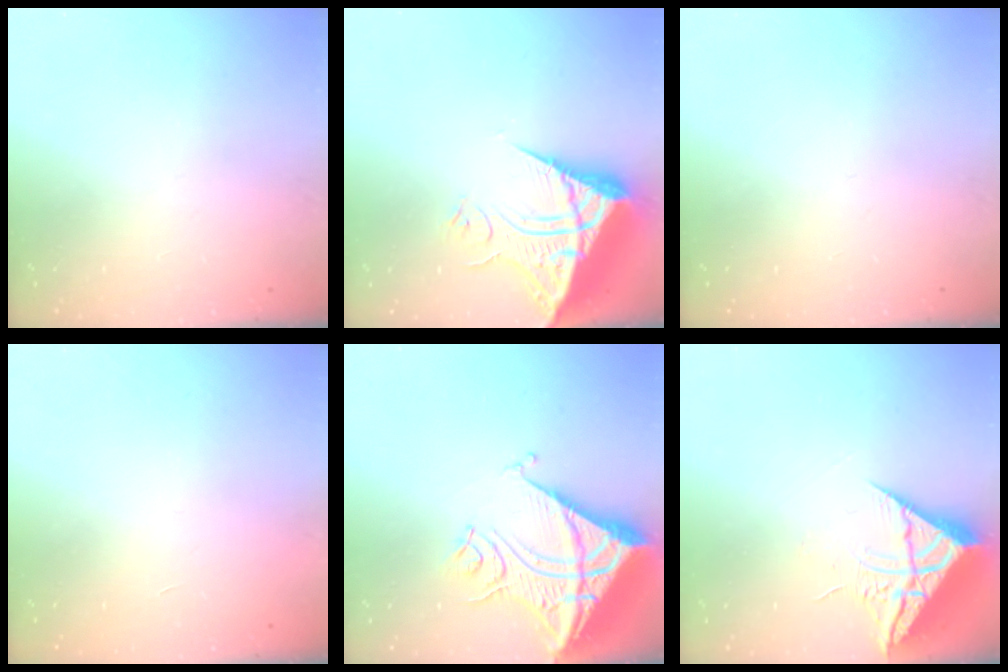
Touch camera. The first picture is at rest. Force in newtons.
{"total": 13.9, "press": 13.9, "slide": 1.3}
{"total": 0.0}
{"total": 1.7, "press": 1.7, "slide": 0.1}
{"total": 18.3, "press": 18.1, "slide": 2.4}
{"total": 10.0, "press": 9.9, "slide": 1.0}